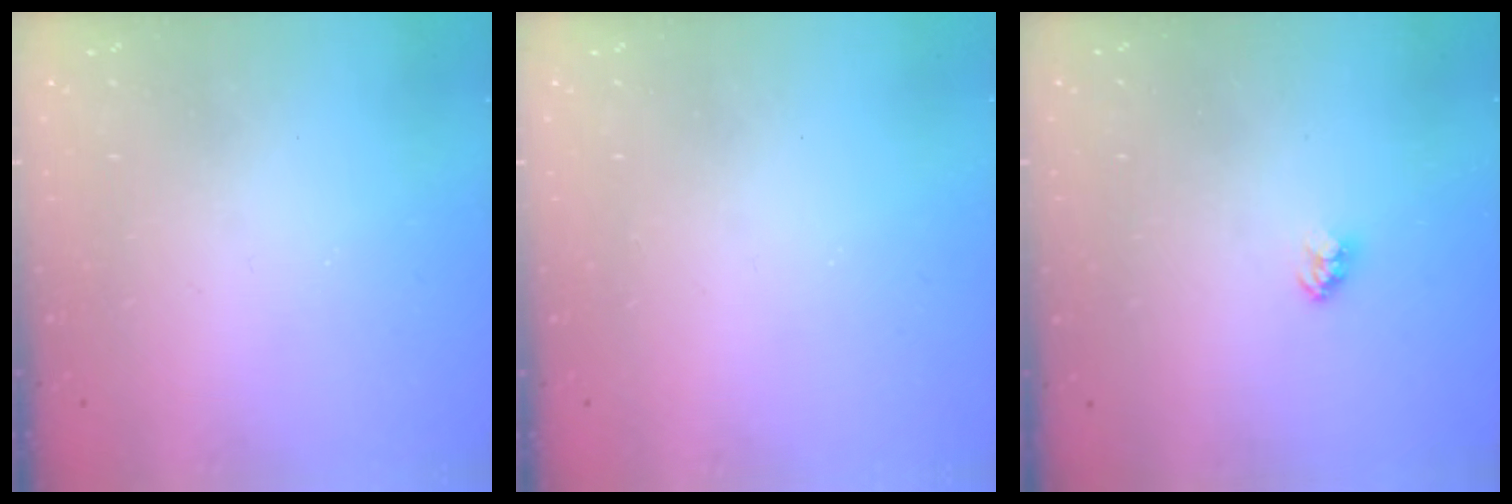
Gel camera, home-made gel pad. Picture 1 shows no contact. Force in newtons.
{"total": 0.0}
{"total": 2.4, "press": 2.4, "slide": 0.1}